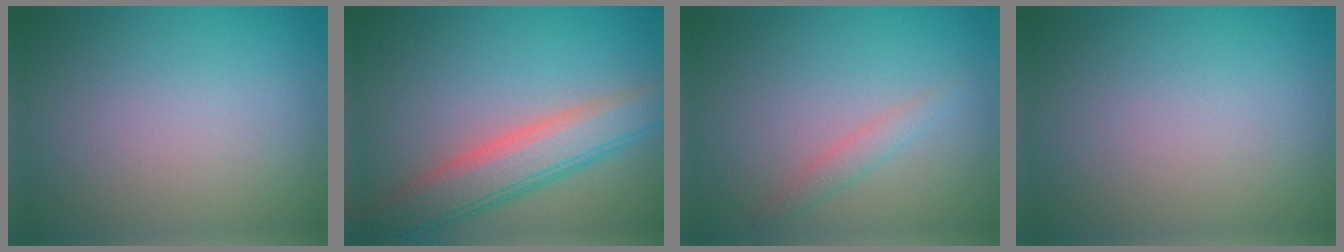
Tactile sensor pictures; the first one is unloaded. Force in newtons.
{"total": 6.0, "press": 6.0, "slide": 0.4}
{"total": 1.3, "press": 1.3, "slide": 0.1}
{"total": 0.0}